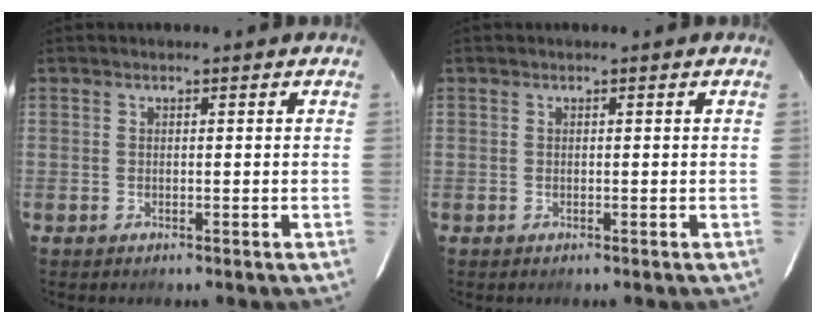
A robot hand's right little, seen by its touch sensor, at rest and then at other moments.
{"total": 0.0}